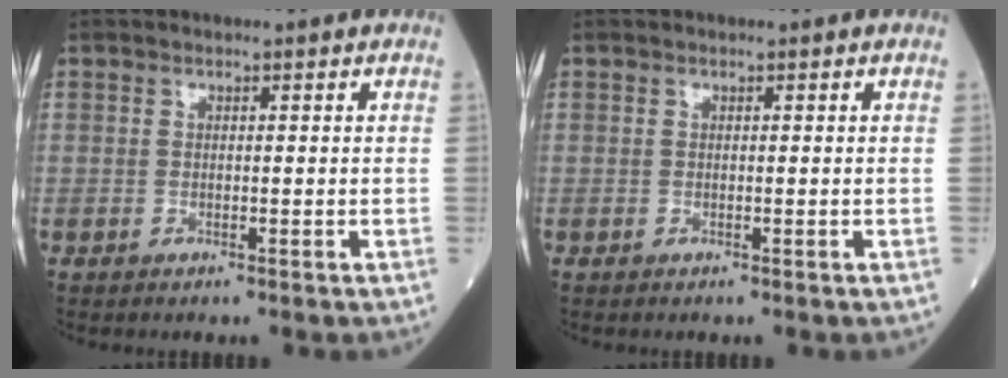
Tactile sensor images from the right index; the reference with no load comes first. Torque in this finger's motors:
{"motor_torque": [0.05, 0.01, 0.04, 0.01]}